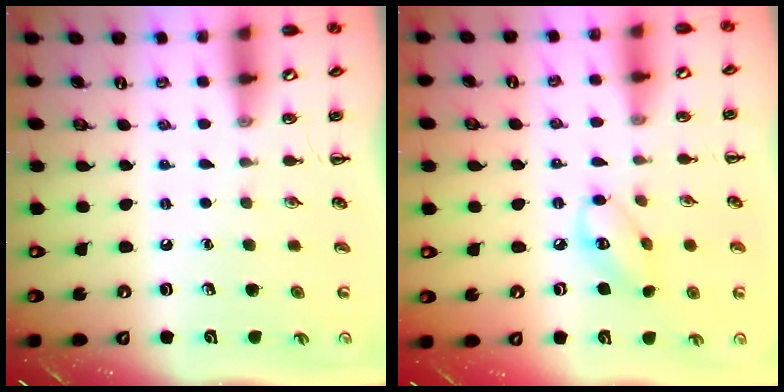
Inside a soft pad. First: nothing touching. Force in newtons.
{"total": 6.3, "press": 6.3, "slide": 0.8}